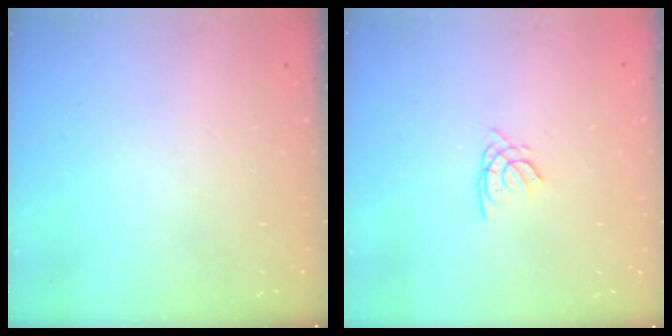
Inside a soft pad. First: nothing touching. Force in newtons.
{"total": 1.6, "press": 1.6, "slide": 0.2}